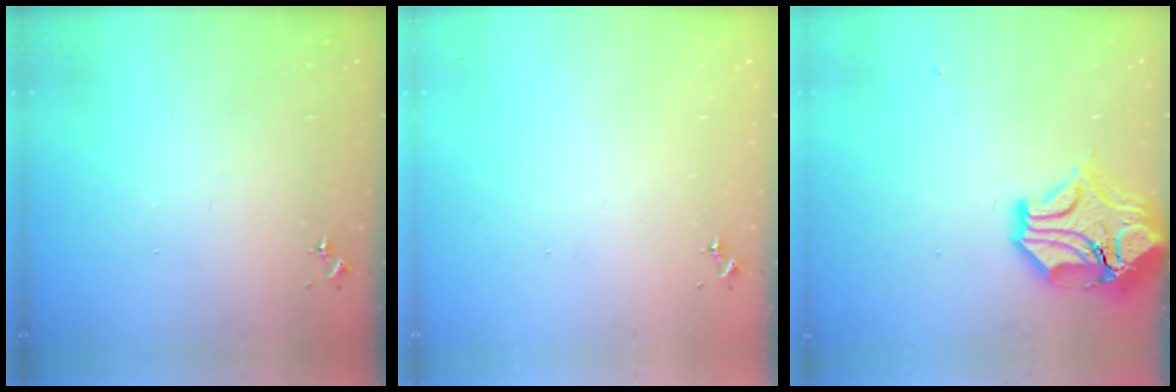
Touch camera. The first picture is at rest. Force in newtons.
{"total": 0.0}
{"total": 16.7, "press": 16.5, "slide": 2.5}